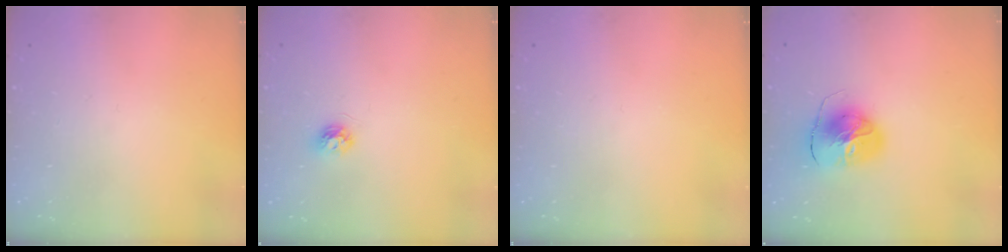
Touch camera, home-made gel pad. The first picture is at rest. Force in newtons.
{"total": 4.5, "press": 4.5, "slide": 0.7}
{"total": 0.0}
{"total": 11.3, "press": 11.2, "slide": 1.4}